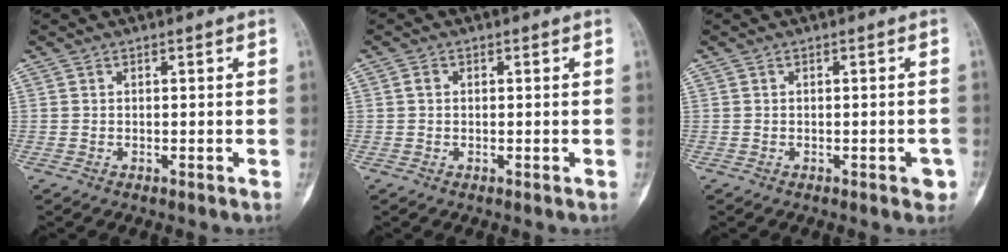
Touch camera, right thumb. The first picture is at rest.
{"total": 1.1, "force": [0.1, 0.9, 0.6], "torque": [-0.010, 0.002, 0.001]}
{"total": 2.2, "force": [-1.0, 1.1, 1.7], "torque": [-0.010, 0.006, -0.011]}